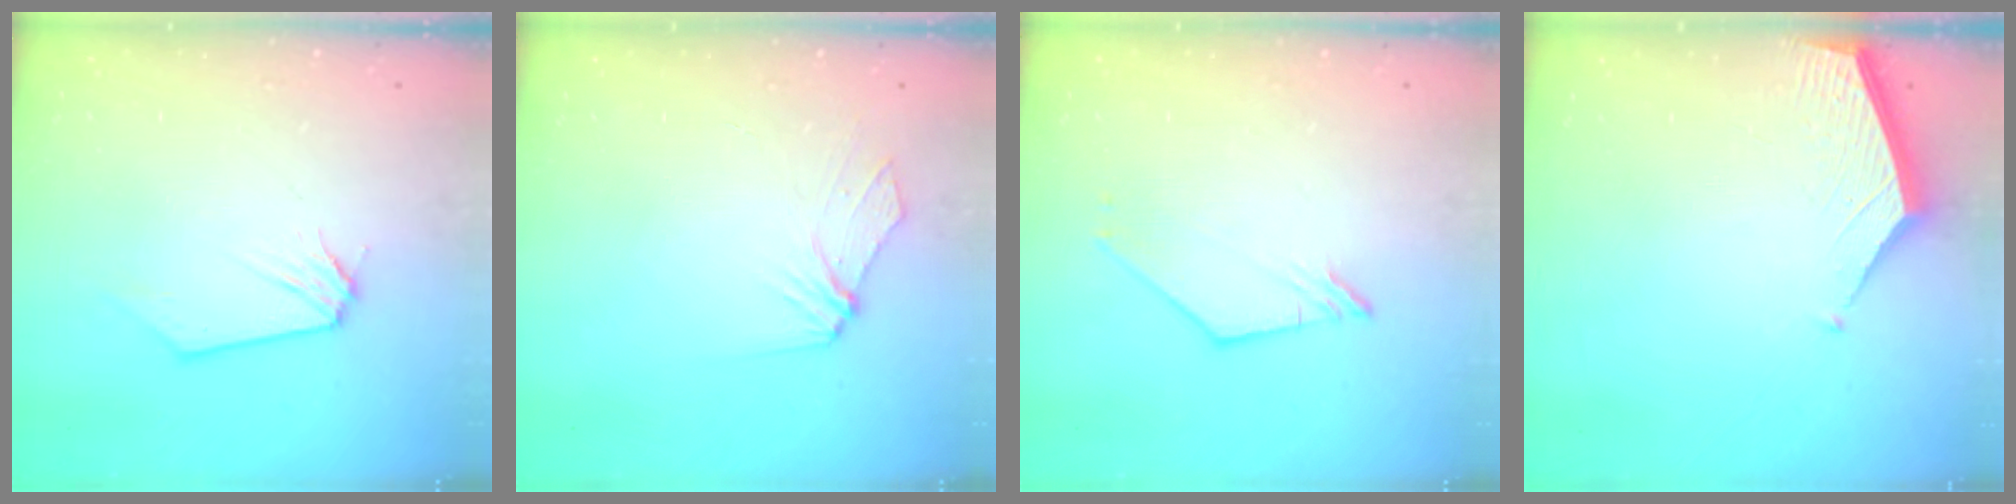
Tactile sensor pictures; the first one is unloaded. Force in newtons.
{"total": 6.8, "press": 6.8, "slide": 0.8}
{"total": 2.5, "press": 2.4, "slide": 0.4}
{"total": 3.4, "press": 3.4, "slide": 0.4}